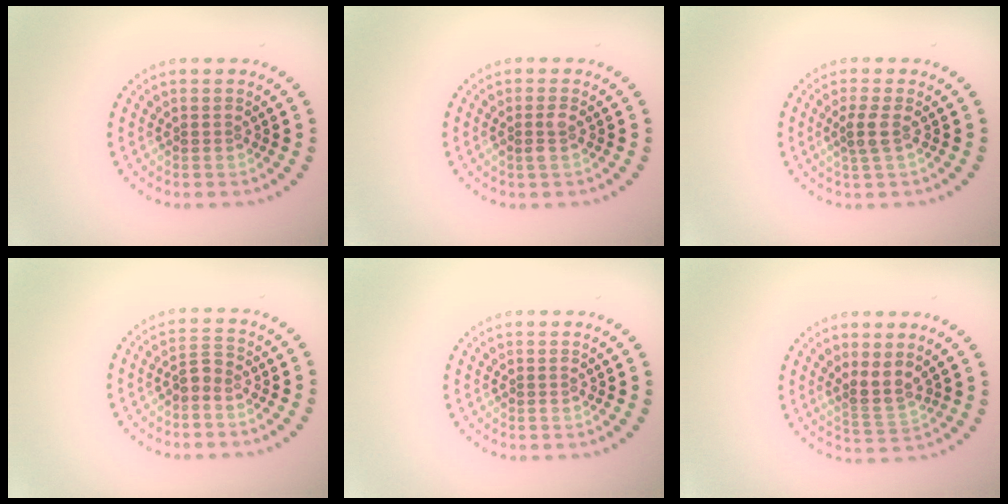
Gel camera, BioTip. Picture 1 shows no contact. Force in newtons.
{"total": 1.1, "press": 1.0, "slide": 0.4}
{"total": 1.7, "press": 1.4, "slide": 0.9}
{"total": 1.5, "press": 1.2, "slide": 0.9}
{"total": 0.0}
{"total": 2.5, "press": 2.0, "slide": 1.6}